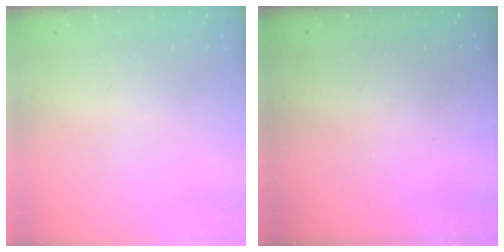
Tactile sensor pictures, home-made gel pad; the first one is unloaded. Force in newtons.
{"total": 3.2, "press": 3.2, "slide": 0.1}